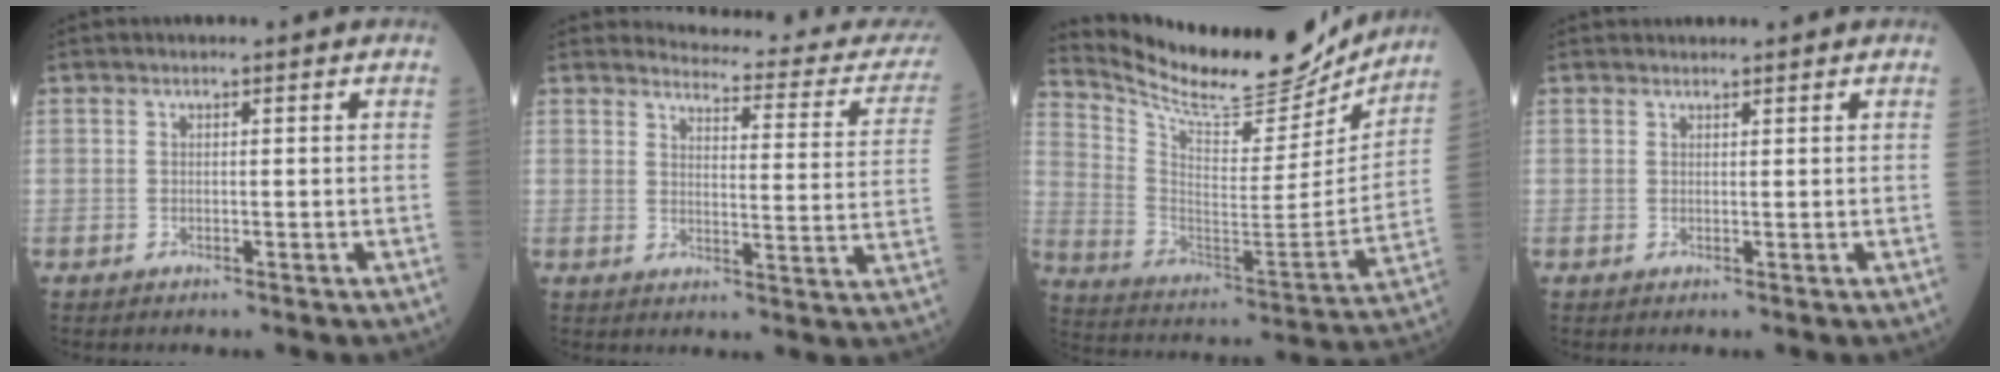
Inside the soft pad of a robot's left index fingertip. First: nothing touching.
{"total": 17.0, "force": [16.5, 2.4, 3.2], "torque": [-0.012, -0.089, 0.159]}
{"total": 21.2, "force": [19.9, 4.2, 6.2], "torque": [-0.127, -0.049, 0.303]}
{"total": 1.5, "force": [1.5, 0.3, 0.0], "torque": [-0.002, 0.012, 0.025]}